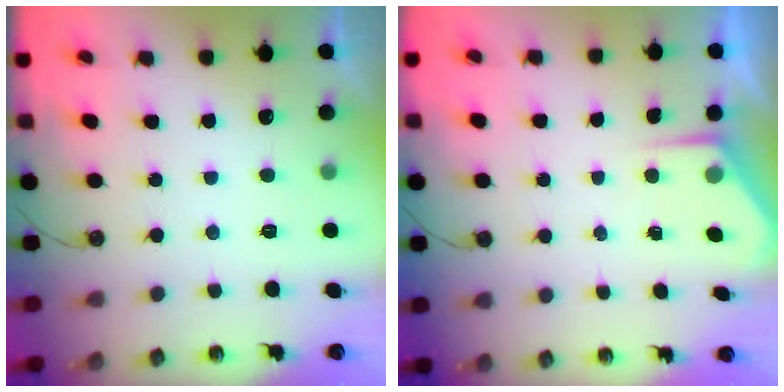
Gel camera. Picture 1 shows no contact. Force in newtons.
{"total": 2.8, "press": 2.8, "slide": 0.4}